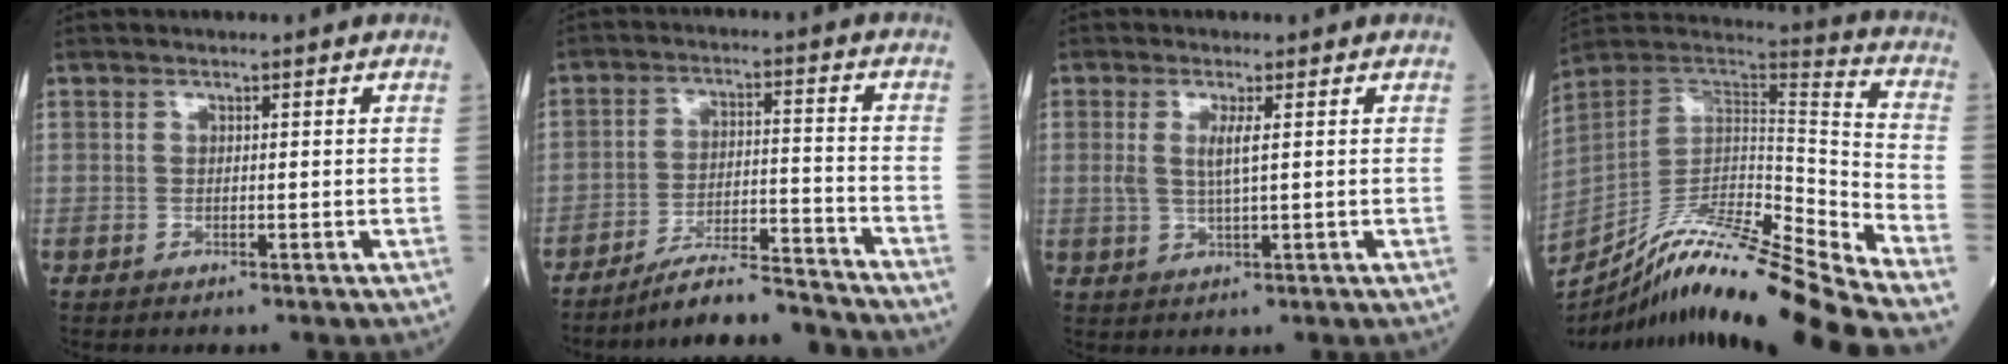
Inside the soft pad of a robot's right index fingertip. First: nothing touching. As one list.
[{"total": 10.6, "force": [-10.2, -0.3, 2.7], "torque": [-0.036, 0.009, -0.175]}, {"total": 3.0, "force": [0.7, 0.0, 3.0], "torque": [-0.066, -0.002, 0.013]}, {"total": 23.9, "force": [-20.9, -2.3, 11.4], "torque": [-0.185, -0.016, -0.353]}]